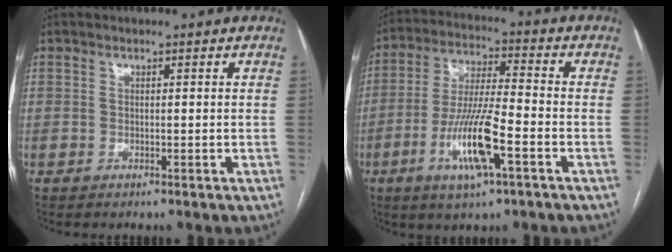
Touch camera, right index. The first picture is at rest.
{"total": 12.0, "force": [-4.7, 1.6, 10.9], "torque": [-0.217, -0.009, -0.084]}